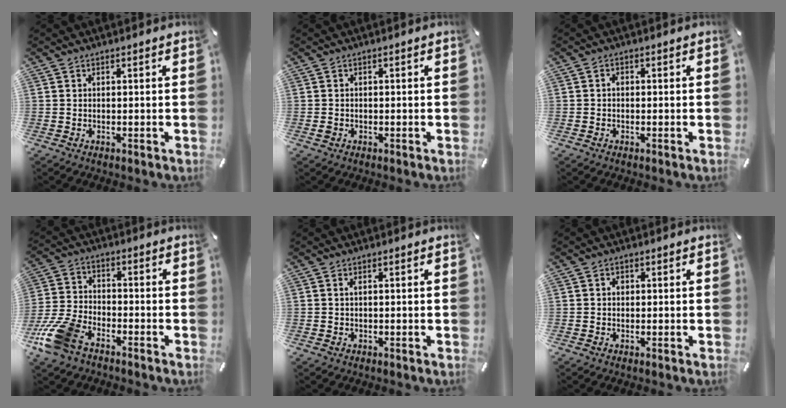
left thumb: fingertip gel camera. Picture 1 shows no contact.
{"total": 1.3, "force": [-0.5, 1.0, 0.6], "torque": [-0.011, 0.002, -0.010]}
{"total": 1.0, "force": [-0.3, 0.8, 0.6], "torque": [-0.012, 0.005, -0.008]}
{"total": 12.2, "force": [-8.0, 6.3, 6.7], "torque": [-0.146, 0.036, -0.155]}
{"total": 1.1, "force": [-0.1, 0.6, 0.9], "torque": [-0.017, 0.004, -0.004]}
{"total": 1.2, "force": [-0.1, 1.1, 0.5], "torque": [-0.010, 0.007, -0.005]}